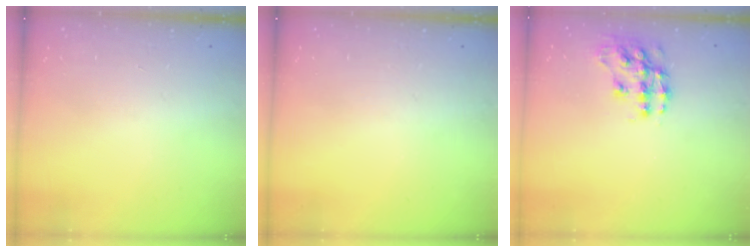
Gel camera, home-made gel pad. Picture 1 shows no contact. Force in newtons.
{"total": 0.0}
{"total": 12.2, "press": 12.1, "slide": 0.6}